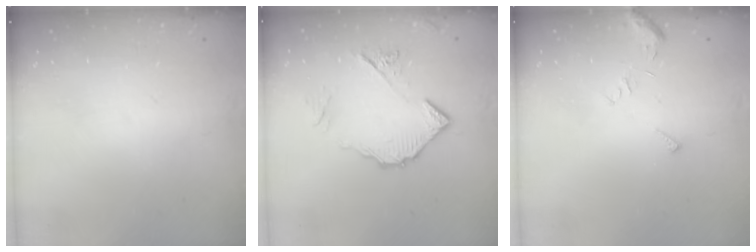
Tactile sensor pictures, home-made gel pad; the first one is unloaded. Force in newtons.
{"total": 10.6, "press": 10.5, "slide": 1.2}
{"total": 5.8, "press": 5.8, "slide": 0.5}